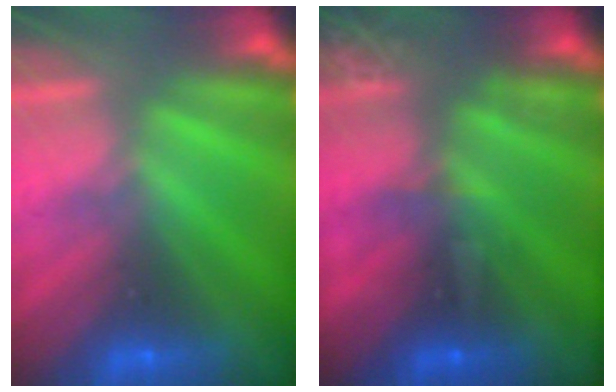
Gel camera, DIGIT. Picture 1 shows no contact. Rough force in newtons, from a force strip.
{"total": 3.0}